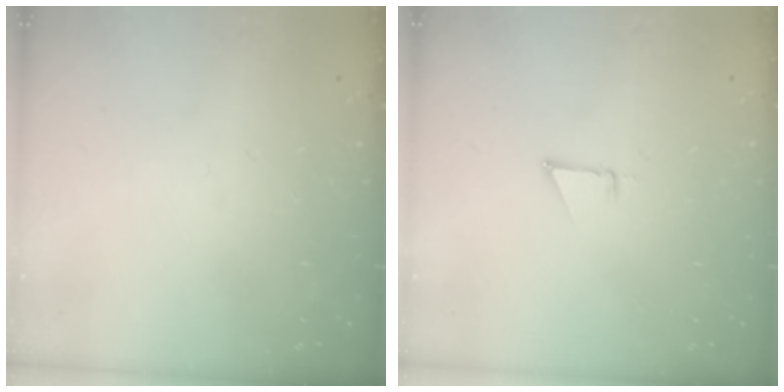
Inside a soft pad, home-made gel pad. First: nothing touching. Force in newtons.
{"total": 2.5, "press": 2.5, "slide": 0.1}